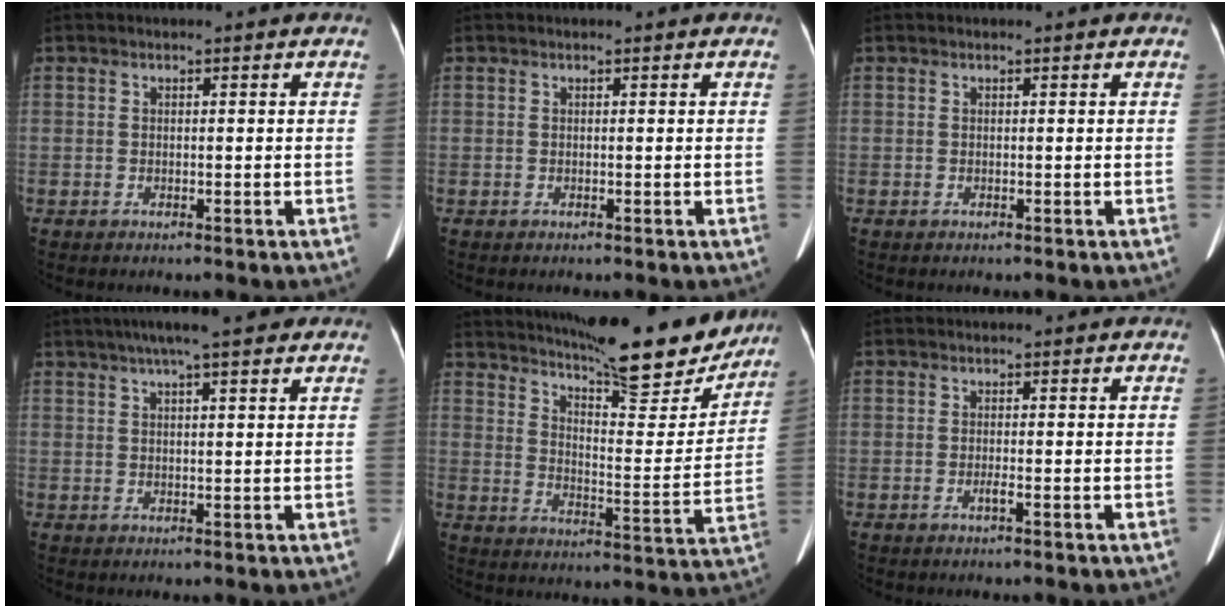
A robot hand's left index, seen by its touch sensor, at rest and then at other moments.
{"total": 0.0}
{"total": 0.0}
{"total": 10.4, "force": [7.8, 1.4, 6.8], "torque": [-0.100, 0.035, 0.108]}
{"total": 21.3, "force": [18.4, 3.3, 10.1], "torque": [-0.151, -0.028, 0.247]}
{"total": 0.6, "force": [-0.3, -0.1, 0.4], "torque": [-0.011, -0.001, -0.007]}